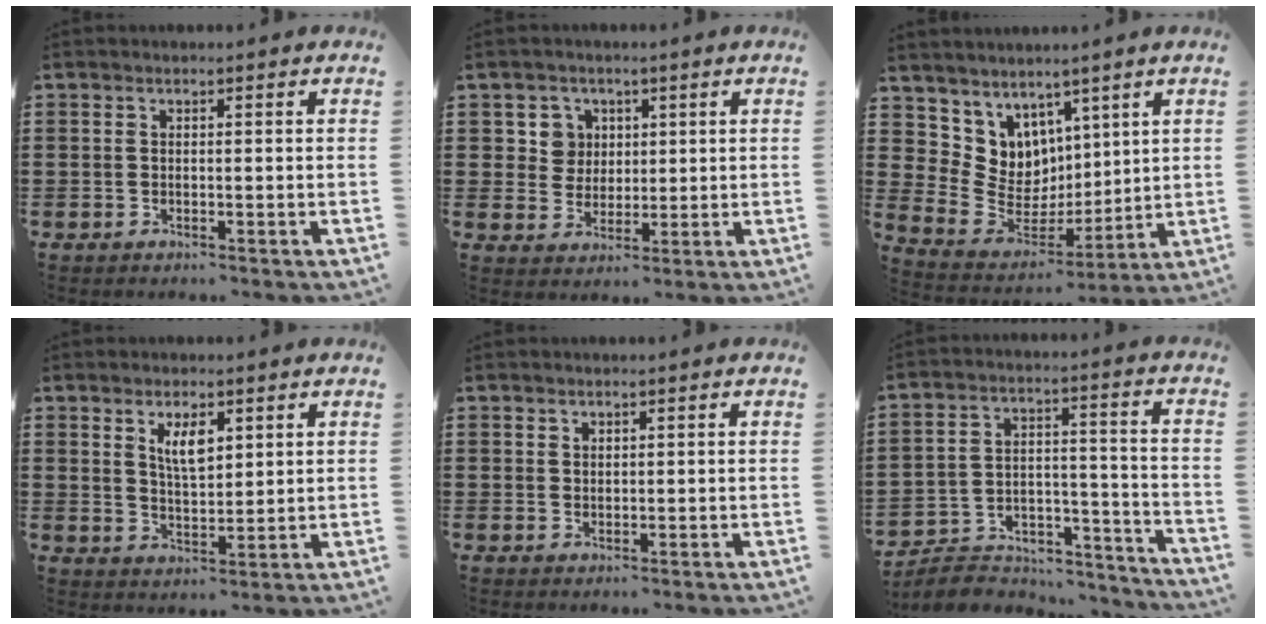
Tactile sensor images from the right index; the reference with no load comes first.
{"total": 4.7, "force": [1.7, 4.3, 0.9], "torque": [-0.041, 0.016, 0.030]}
{"total": 7.4, "force": [4.6, 5.8, -0.2], "torque": [-0.053, -0.057, 0.091]}
{"total": 4.6, "force": [2.3, 1.7, 3.6], "torque": [-0.068, 0.002, 0.038]}
{"total": 1.2, "force": [1.0, 0.6, 0.2], "torque": [-0.004, 0.002, 0.019]}
{"total": 6.6, "force": [-6.1, 2.1, 1.5], "torque": [-0.033, 0.012, -0.120]}